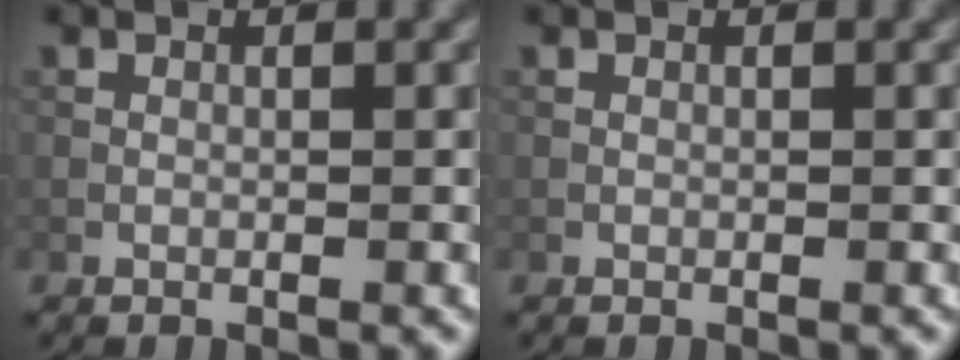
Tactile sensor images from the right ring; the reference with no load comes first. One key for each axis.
{"total": 0.0}